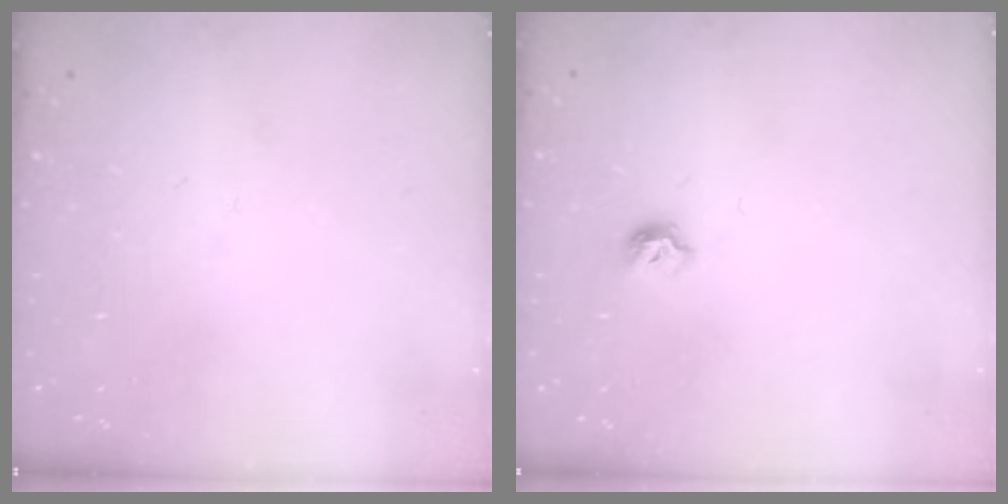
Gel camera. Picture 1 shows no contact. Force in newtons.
{"total": 5.3, "press": 5.3, "slide": 0.9}